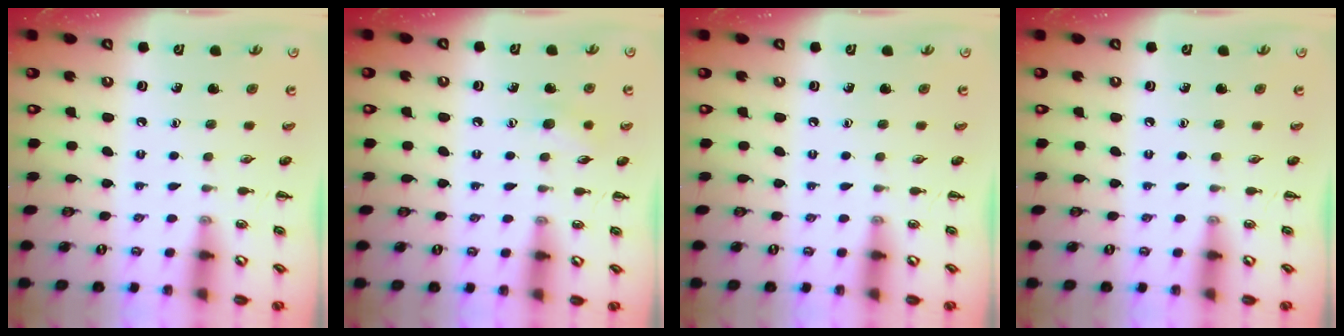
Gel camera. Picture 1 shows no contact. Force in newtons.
{"total": 7.2, "press": 7.0, "slide": 1.4}
{"total": 0.0}
{"total": 0.0}